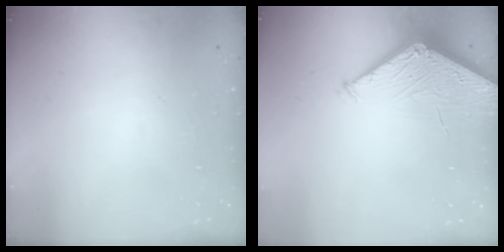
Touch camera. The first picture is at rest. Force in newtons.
{"total": 4.2, "press": 4.2, "slide": 0.5}